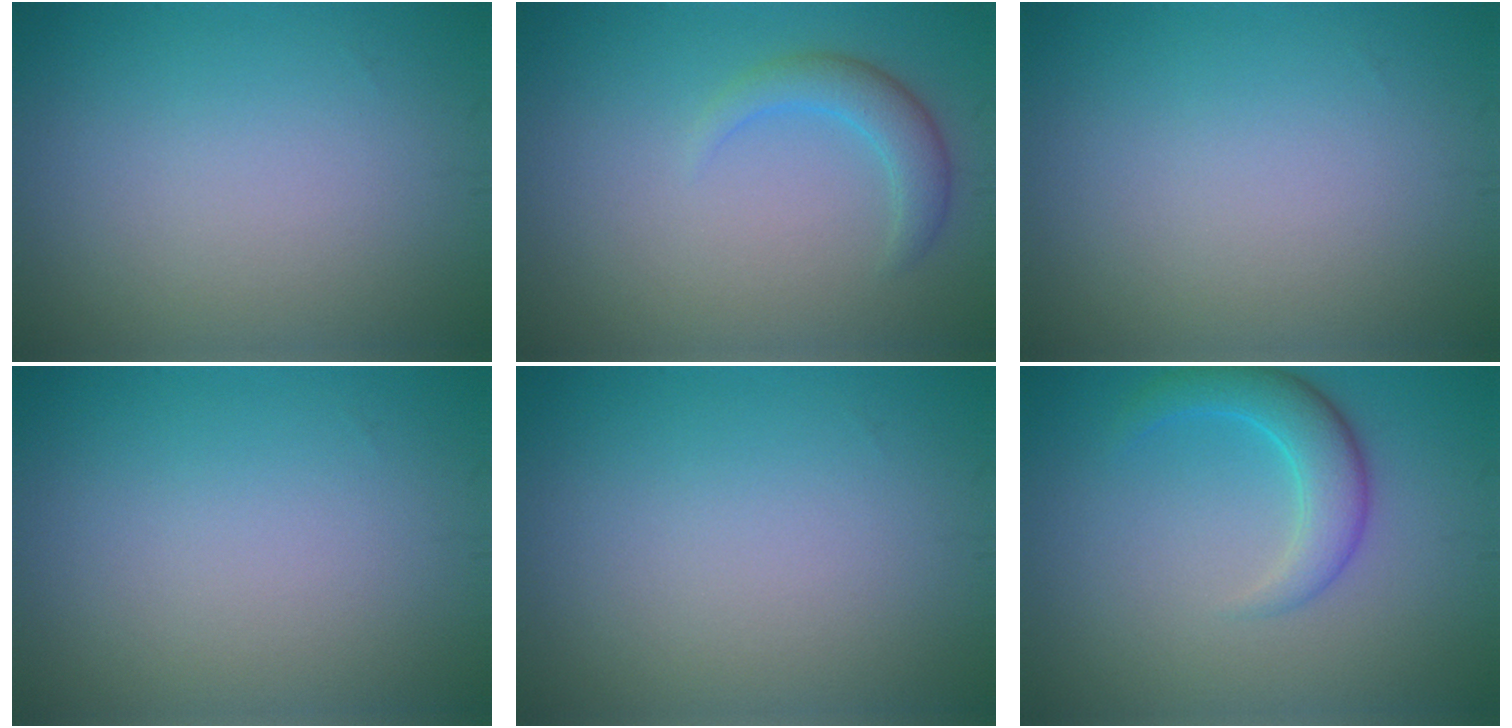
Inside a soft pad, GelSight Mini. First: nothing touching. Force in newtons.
{"total": 2.5, "press": 2.5, "slide": 0.1}
{"total": 0.0}
{"total": 0.0}
{"total": 0.0}
{"total": 3.6, "press": 3.6, "slide": 0.2}